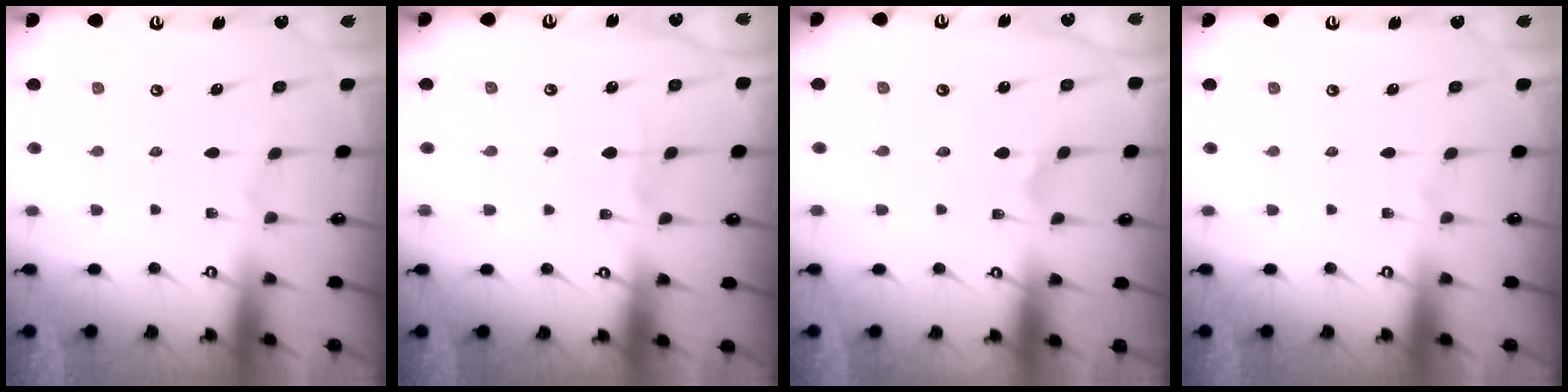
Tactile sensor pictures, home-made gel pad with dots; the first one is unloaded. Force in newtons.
{"total": 2.5, "press": 2.5, "slide": 0.4}
{"total": 1.5, "press": 1.4, "slide": 0.4}
{"total": 0.0}